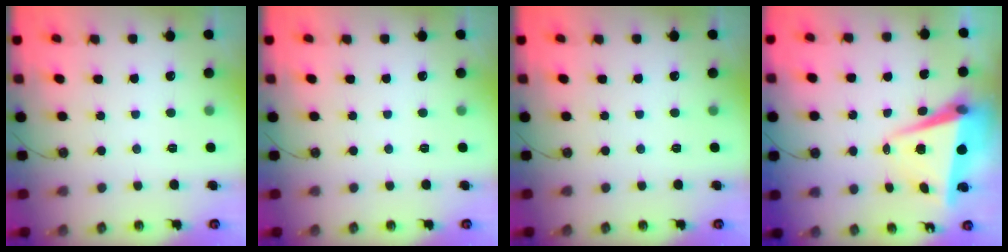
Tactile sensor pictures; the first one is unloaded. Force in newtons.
{"total": 0.0}
{"total": 0.0}
{"total": 8.3, "press": 8.3, "slide": 0.8}